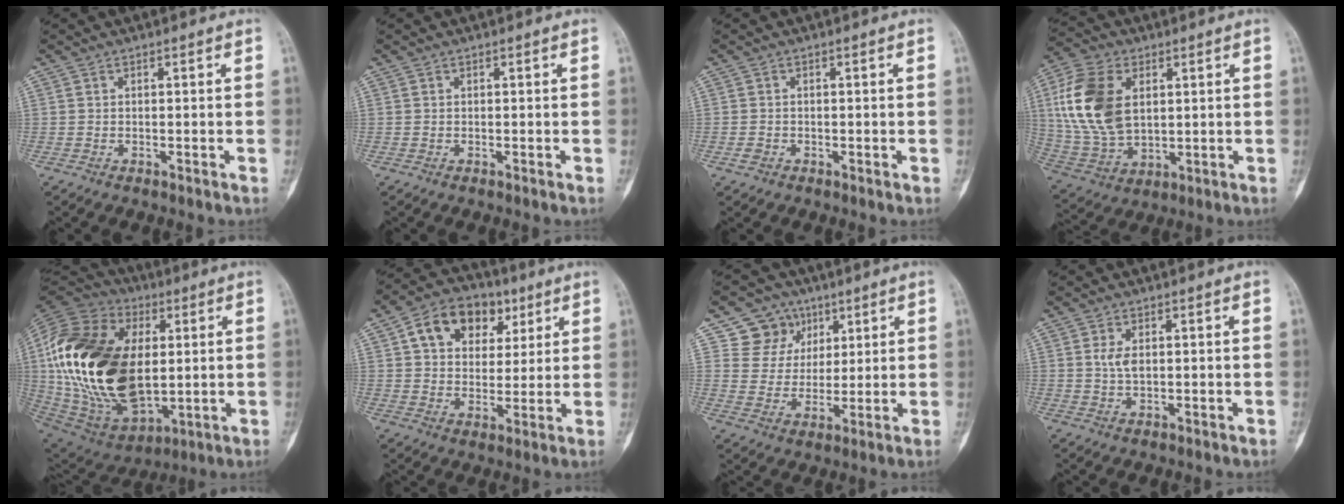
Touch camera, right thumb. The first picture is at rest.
{"total": 0.0}
{"total": 1.1, "force": [-0.5, 0.9, 0.2], "torque": [-0.002, 0.005, -0.010]}
{"total": 17.3, "force": [3.8, 10.9, 12.8], "torque": [-0.259, -0.006, 0.080]}
{"total": 34.2, "force": [2.7, 20.8, 27.1], "torque": [-0.540, -0.008, 0.064]}
{"total": 13.8, "force": [5.7, 9.9, 7.7], "torque": [-0.090, -0.001, 0.090]}
{"total": 9.8, "force": [5.0, 8.2, 1.7], "torque": [0.014, -0.023, 0.091]}
{"total": 2.8, "force": [0.6, 1.5, 2.2], "torque": [-0.040, -0.003, 0.014]}